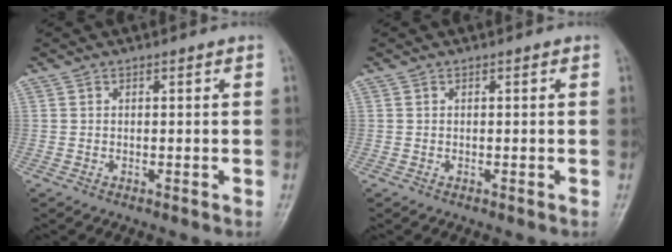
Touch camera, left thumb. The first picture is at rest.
{"total": 0.0}